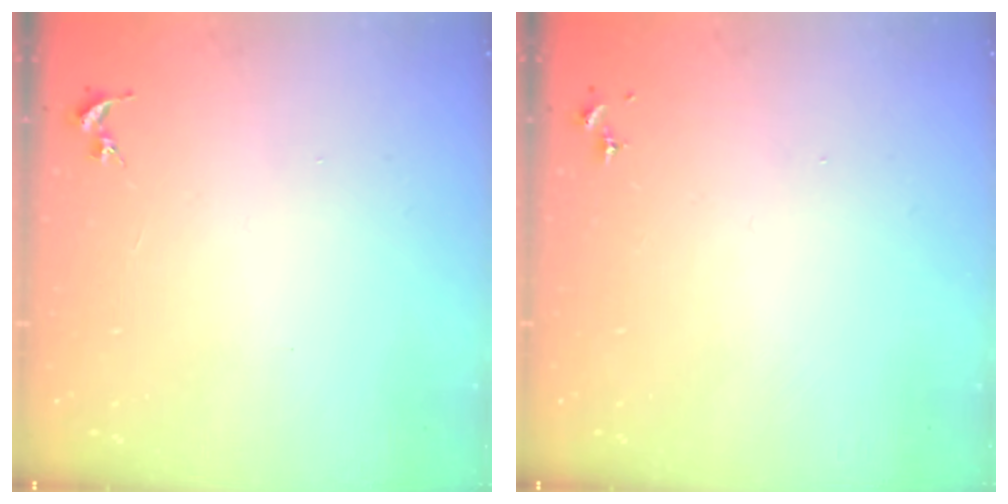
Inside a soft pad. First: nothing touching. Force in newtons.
{"total": 0.0}